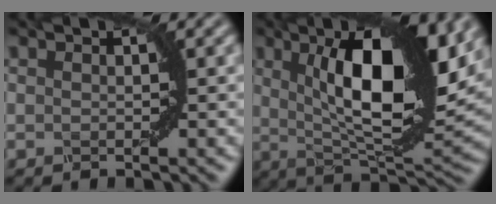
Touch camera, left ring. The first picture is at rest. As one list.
[{"total": 12.8, "force": [3.3, 4.2, 11.6], "torque": [-0.173, 0.001, 0.052]}]